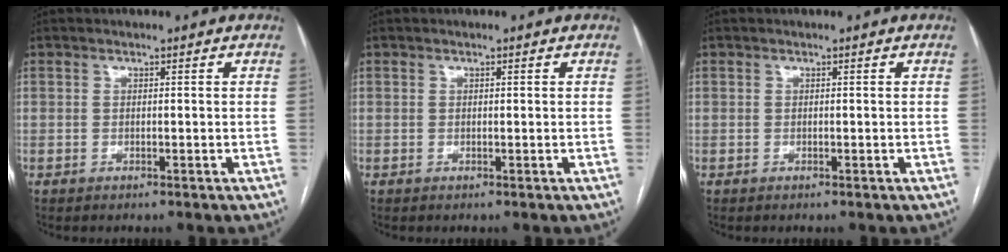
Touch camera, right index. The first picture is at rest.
{"total": 0.0}
{"total": 0.0}